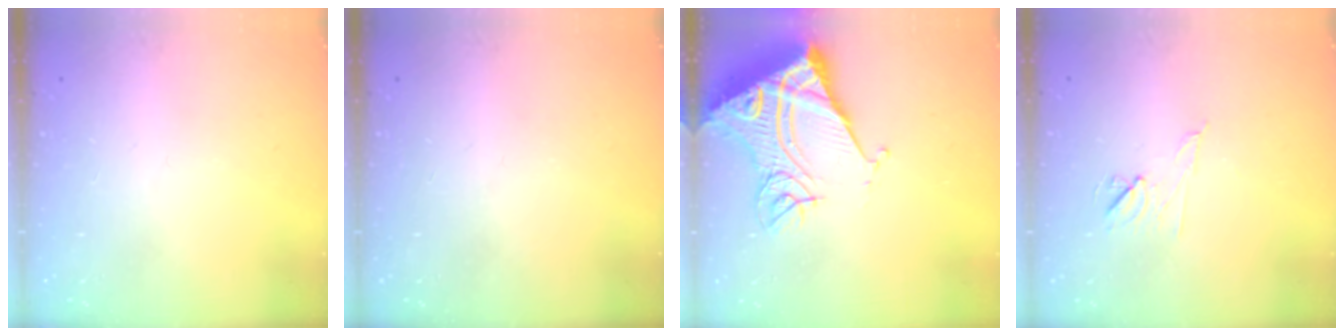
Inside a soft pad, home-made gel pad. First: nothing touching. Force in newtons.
{"total": 0.0}
{"total": 17.3, "press": 17.2, "slide": 2.1}
{"total": 6.7, "press": 6.5, "slide": 1.7}